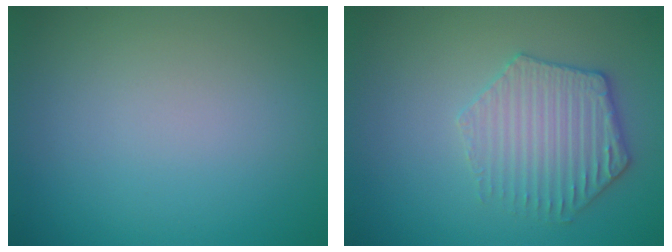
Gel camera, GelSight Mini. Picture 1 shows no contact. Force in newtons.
{"total": 3.5, "press": 3.4, "slide": 0.4}